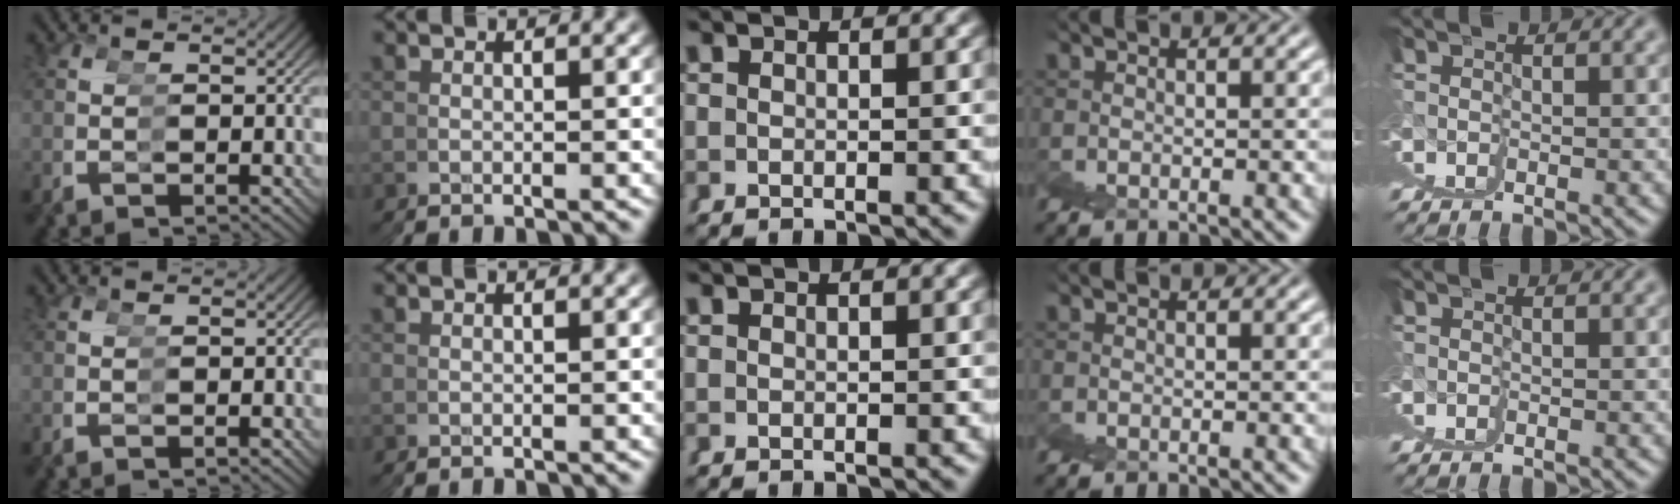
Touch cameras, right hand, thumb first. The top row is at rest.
{}